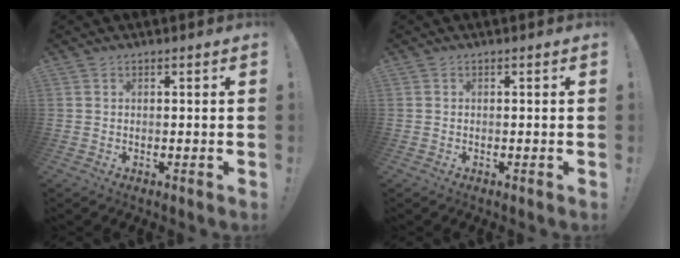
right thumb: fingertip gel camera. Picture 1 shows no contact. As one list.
[{"total": 0.0}]